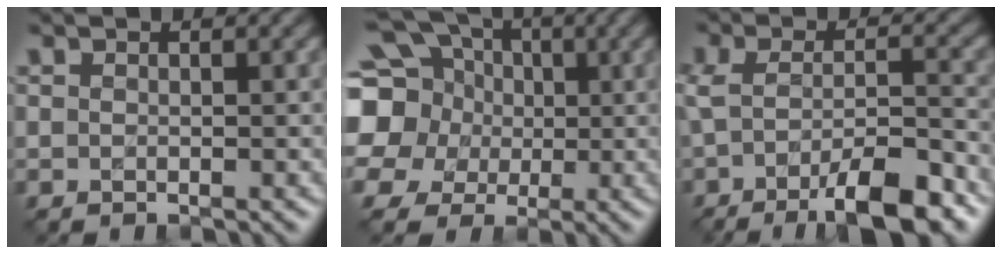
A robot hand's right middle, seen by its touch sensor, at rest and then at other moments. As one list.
[{"total": 16.7, "force": [3.5, 14.8, 6.8], "torque": [-0.190, 0.024, 0.030]}, {"total": 8.7, "force": [-4.5, 2.4, 7.1], "torque": [-0.124, -0.007, -0.077]}]